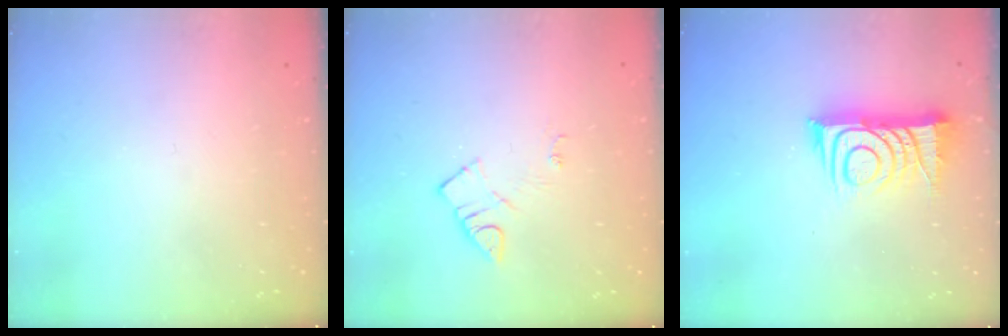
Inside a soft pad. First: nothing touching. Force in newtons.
{"total": 6.1, "press": 6.1, "slide": 0.7}
{"total": 12.6, "press": 12.6, "slide": 0.9}